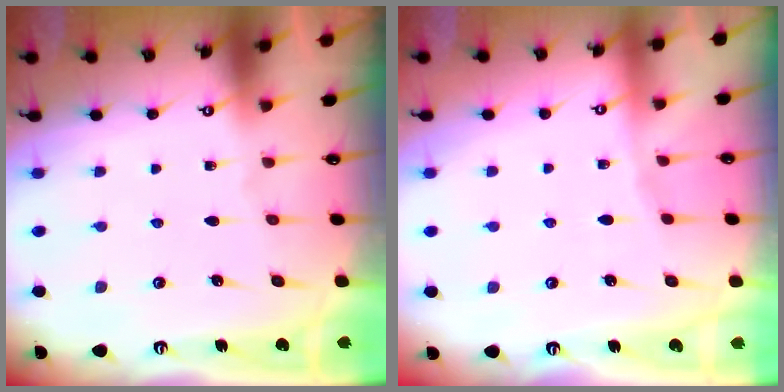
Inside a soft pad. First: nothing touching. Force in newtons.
{"total": 3.0, "press": 2.9, "slide": 0.6}